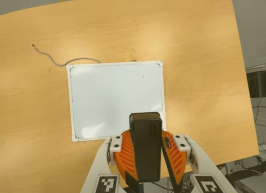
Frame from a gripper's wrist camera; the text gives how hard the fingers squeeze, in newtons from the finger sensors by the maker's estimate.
{"total": 10.6, "left": 10.4, "right": 10.7}